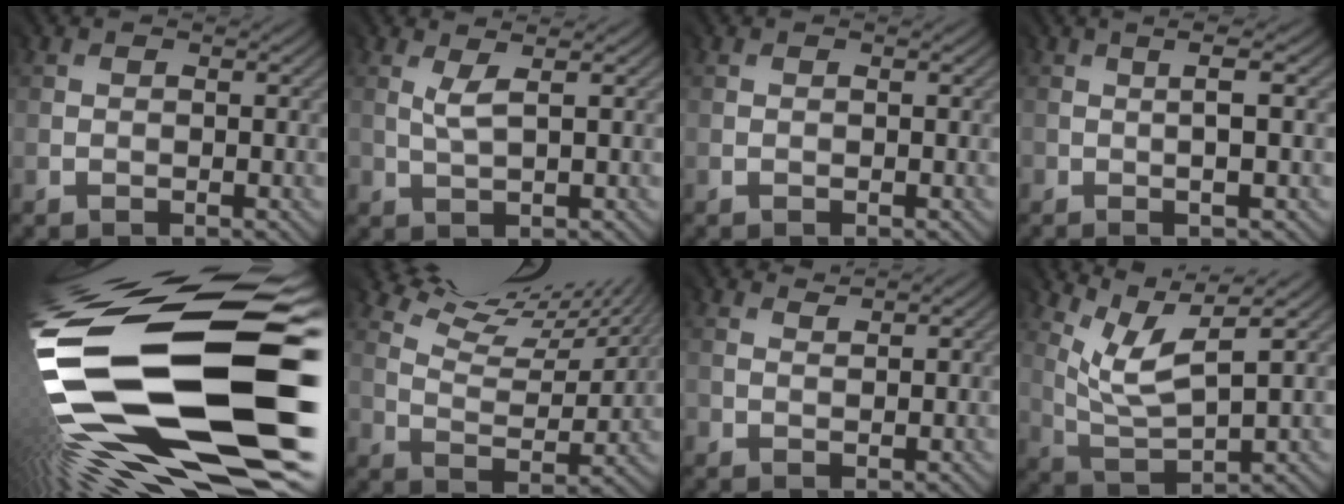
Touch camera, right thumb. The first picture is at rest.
{"total": 1.6, "force": [0.9, 0.1, 1.3], "torque": [-0.040, 0.002, 0.021]}
{"total": 0.0}
{"total": 1.9, "force": [-0.2, -0.4, 1.8], "torque": [-0.033, 0.006, -0.005]}
{"total": 19.0, "force": [-2.9, 9.1, 16.4], "torque": [-0.360, -0.079, -0.031]}
{"total": 12.4, "force": [10.6, 2.6, 5.8], "torque": [-0.123, 0.009, 0.150]}
{"total": 1.4, "force": [1.3, 0.4, 0.2], "torque": [-0.009, 0.003, 0.024]}
{"total": 6.7, "force": [4.6, 1.5, 4.6], "torque": [-0.104, -0.002, 0.095]}